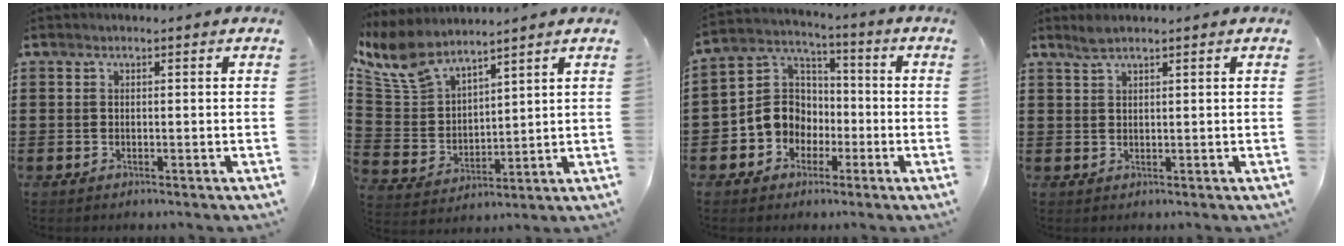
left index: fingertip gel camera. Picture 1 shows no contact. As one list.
[{"total": 7.8, "force": [6.9, 2.4, 2.7], "torque": [-0.087, -0.033, 0.126]}, {"total": 7.8, "force": [-2.1, 7.3, 2.0], "torque": [-0.084, 0.009, -0.046]}, {"total": 1.8, "force": [1.5, 0.2, 1.0], "torque": [-0.021, 0.002, 0.027]}]